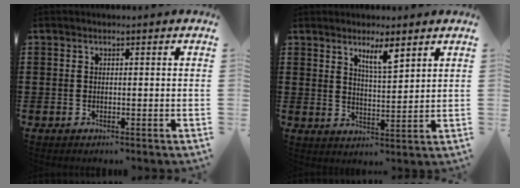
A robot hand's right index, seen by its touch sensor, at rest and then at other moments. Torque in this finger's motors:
{"motor_torque": [0.46, 0.43, 0.08, 0.04]}